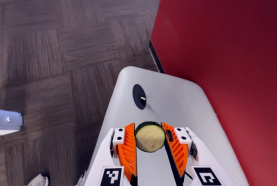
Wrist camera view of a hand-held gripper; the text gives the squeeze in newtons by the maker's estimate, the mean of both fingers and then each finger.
{"total": 11.4, "left": 11.5, "right": 11.2}